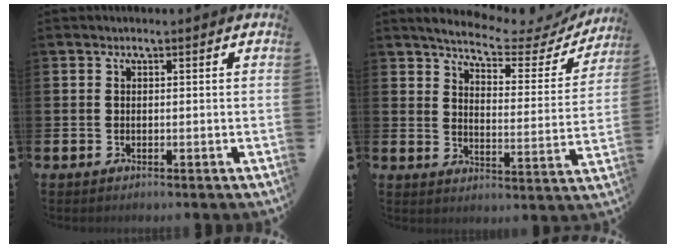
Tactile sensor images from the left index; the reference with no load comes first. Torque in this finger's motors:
{"motor_torque": [1.04, -1.10, 0.09, 0.06]}